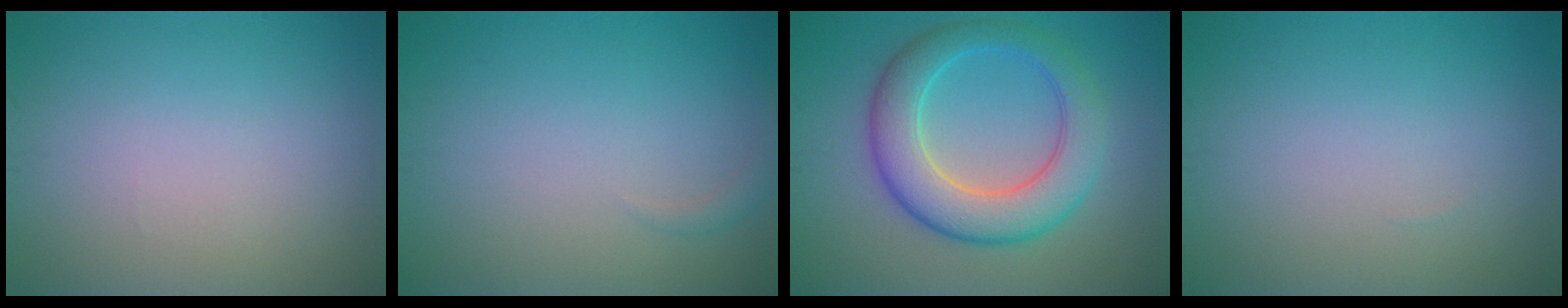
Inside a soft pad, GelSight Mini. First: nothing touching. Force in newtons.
{"total": 0.9, "press": 0.9, "slide": 0.1}
{"total": 7.3, "press": 7.3, "slide": 0.3}
{"total": 0.0}